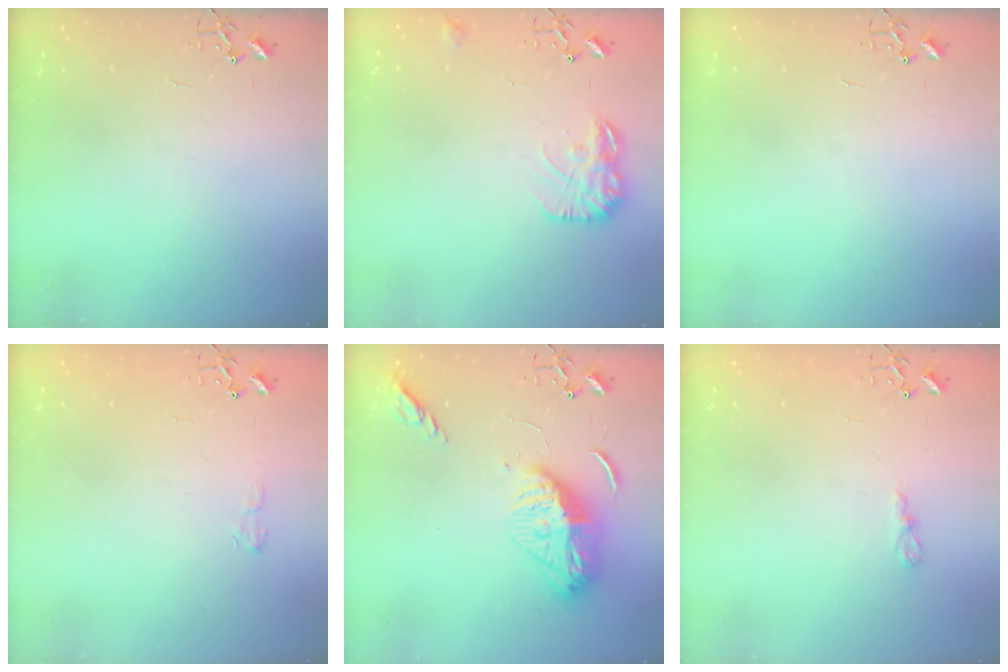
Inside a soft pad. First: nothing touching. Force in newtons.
{"total": 11.7, "press": 11.7, "slide": 0.4}
{"total": 0.0}
{"total": 5.4, "press": 5.4, "slide": 0.6}
{"total": 15.6, "press": 15.5, "slide": 1.6}
{"total": 4.4, "press": 4.4, "slide": 0.6}